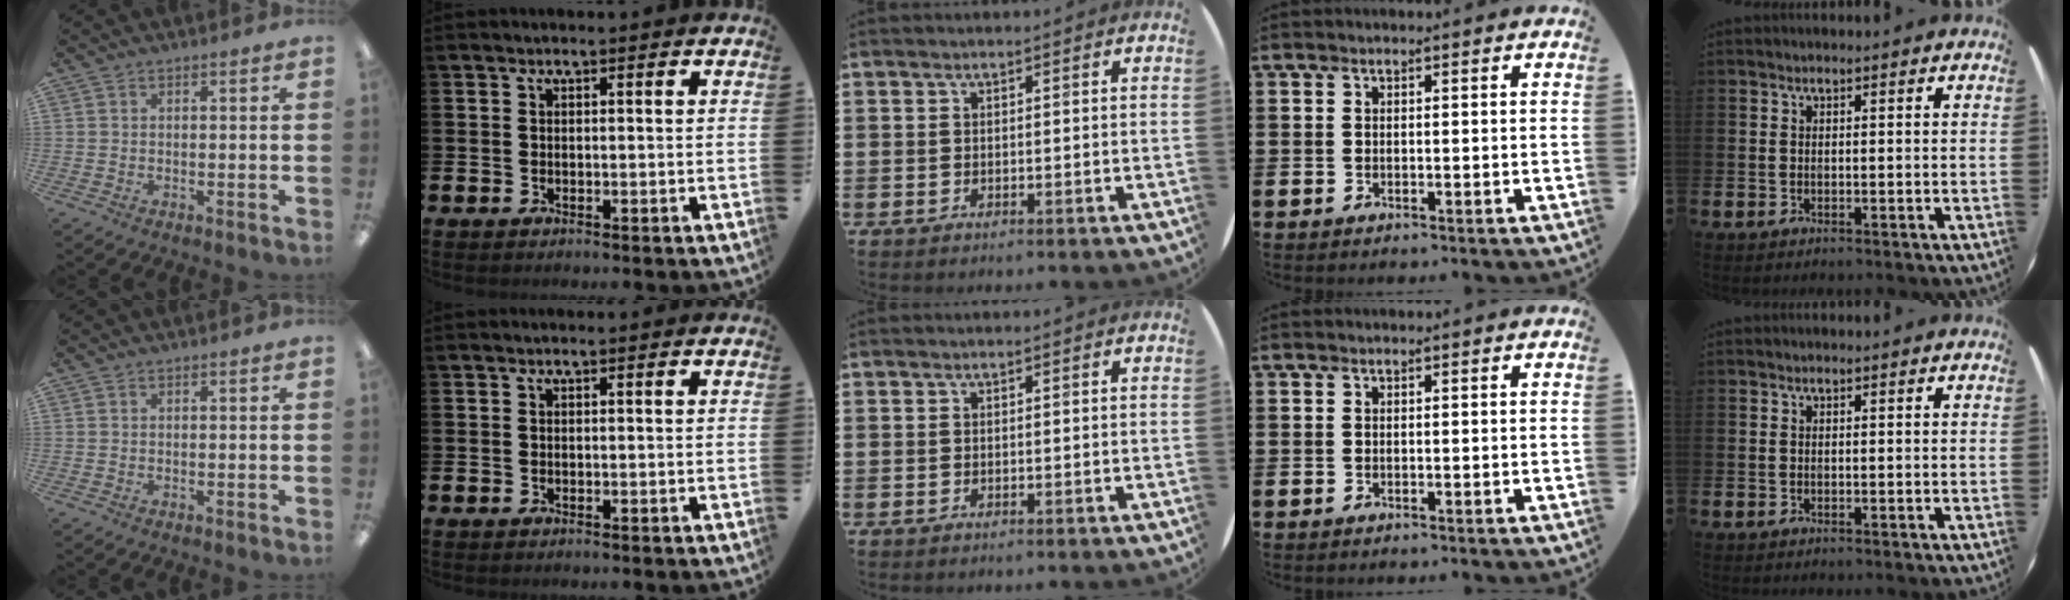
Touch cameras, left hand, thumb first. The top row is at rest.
{}